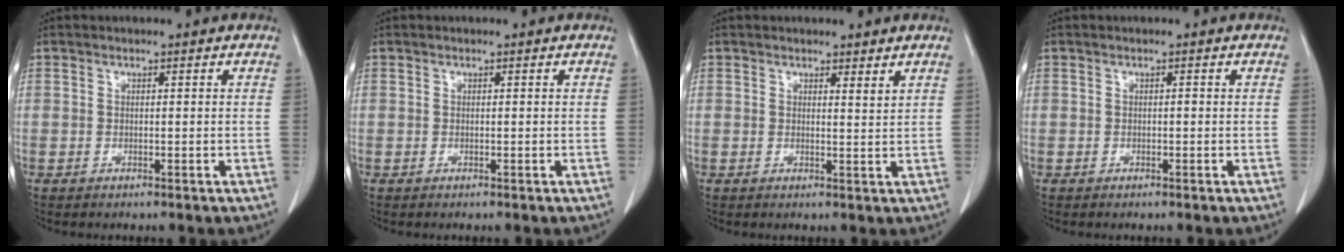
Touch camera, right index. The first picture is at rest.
{"total": 0.0}
{"total": 1.6, "force": [1.4, 0.2, 0.6], "torque": [-0.009, -0.010, 0.017]}
{"total": 0.0}